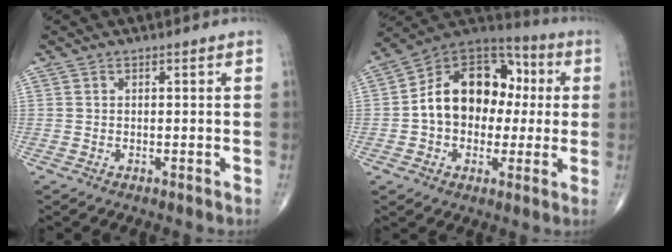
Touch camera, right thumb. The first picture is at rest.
{"total": 18.1, "force": [0.7, 13.2, 12.4], "torque": [-0.156, 0.040, 0.002]}